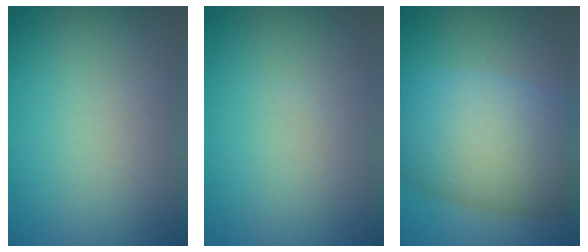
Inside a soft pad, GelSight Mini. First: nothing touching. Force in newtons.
{"total": 0.0}
{"total": 10.7, "press": 10.7, "slide": 0.2}